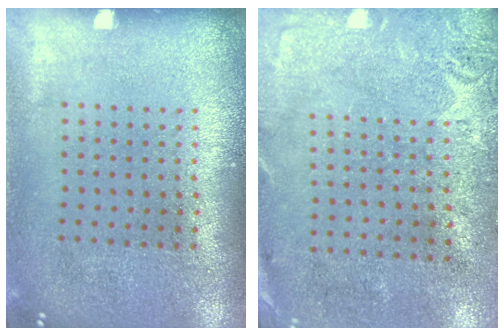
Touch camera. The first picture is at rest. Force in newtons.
{"total": 2.7, "press": 2.2, "slide": 1.6}